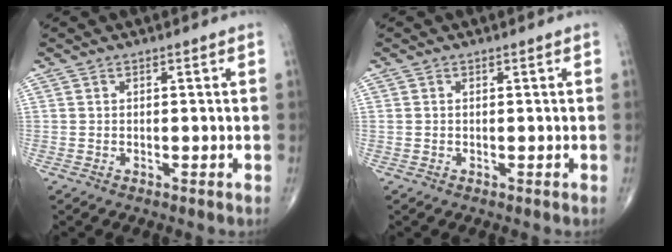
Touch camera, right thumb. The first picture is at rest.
{"total": 0.7, "force": [0.1, 0.4, 0.6], "torque": [-0.017, 0.008, 0.008]}